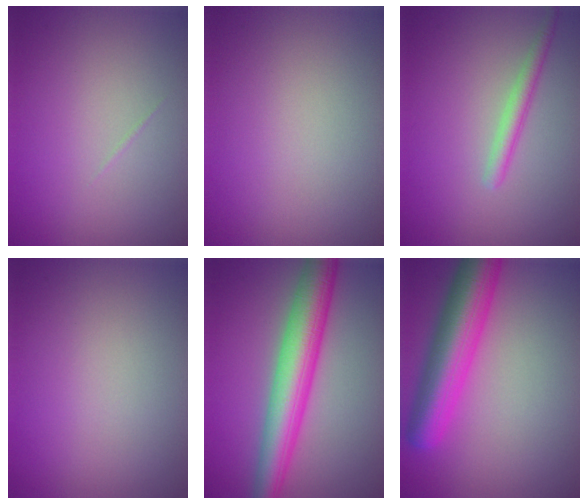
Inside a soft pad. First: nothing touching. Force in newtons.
{"total": 0.0}
{"total": 1.8, "press": 1.8, "slide": 0.1}
{"total": 0.0}
{"total": 7.0, "press": 7.0, "slide": 0.0}
{"total": 7.3, "press": 7.3, "slide": 0.2}